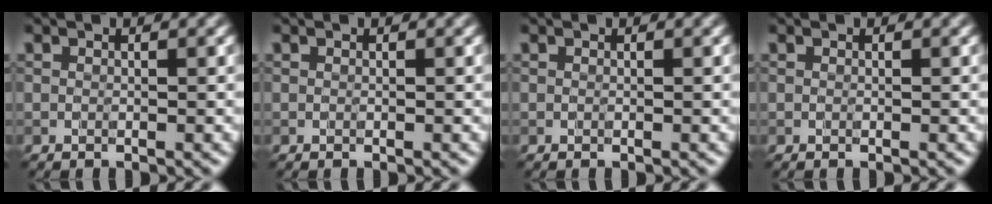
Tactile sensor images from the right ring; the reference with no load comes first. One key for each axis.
{"total": 0.0}
{"total": 0.0}
{"total": 0.0}